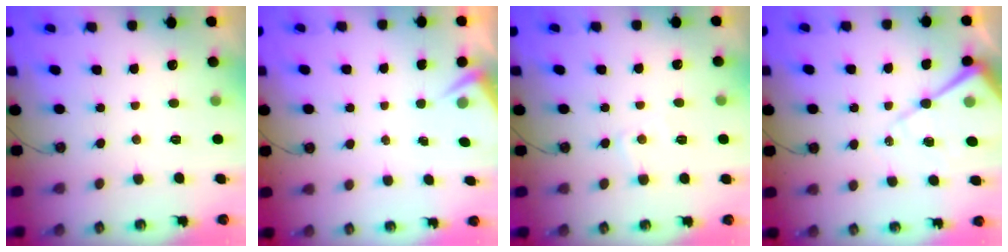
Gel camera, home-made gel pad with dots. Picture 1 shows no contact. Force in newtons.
{"total": 3.0, "press": 3.0, "slide": 0.4}
{"total": 5.7, "press": 5.6, "slide": 0.7}
{"total": 13.0, "press": 13.0, "slide": 1.1}